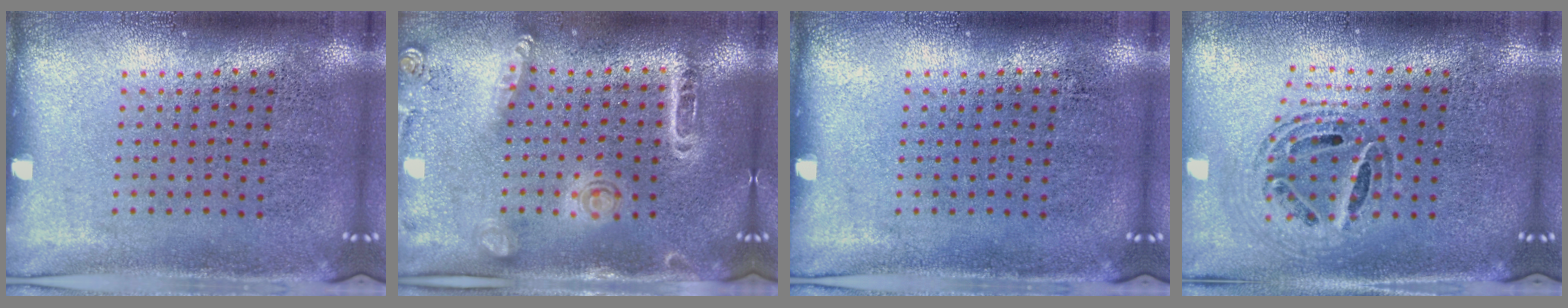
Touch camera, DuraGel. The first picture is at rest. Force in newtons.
{"total": 1.5, "press": 1.5, "slide": 0.5}
{"total": 0.0}
{"total": 0.9, "press": 0.9, "slide": 0.2}